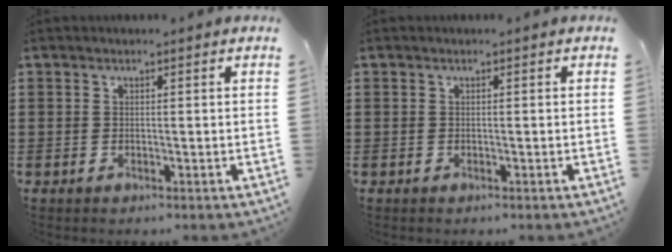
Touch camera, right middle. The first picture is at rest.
{"total": 0.0}